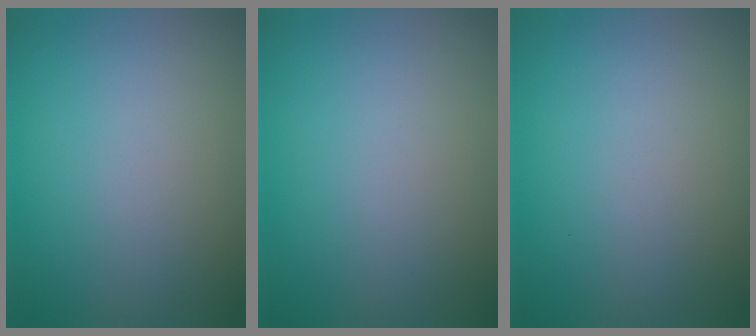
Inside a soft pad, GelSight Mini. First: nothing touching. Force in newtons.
{"total": 0.0}
{"total": 0.0}